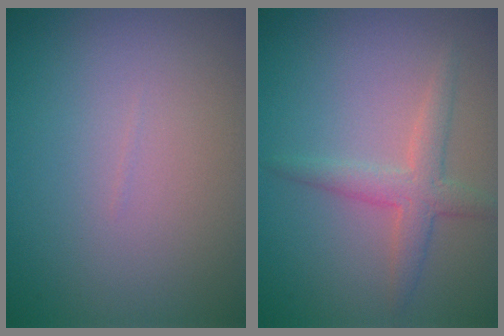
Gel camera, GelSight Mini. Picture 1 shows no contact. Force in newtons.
{"total": 2.6, "press": 2.6, "slide": 0.1}